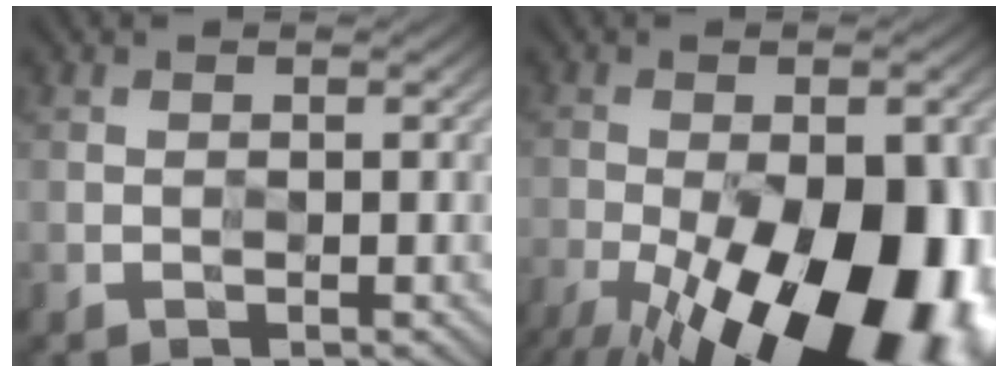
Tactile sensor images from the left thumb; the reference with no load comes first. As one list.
[{"total": 21.9, "force": [-10.8, 10.1, 16.2], "torque": [-0.231, -0.078, -0.123]}]